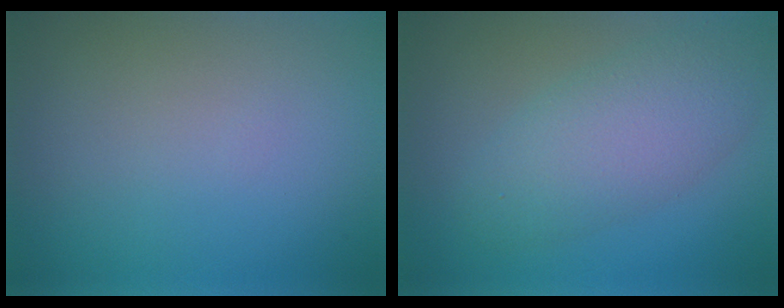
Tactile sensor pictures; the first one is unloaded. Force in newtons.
{"total": 5.4, "press": 5.4, "slide": 0.1}